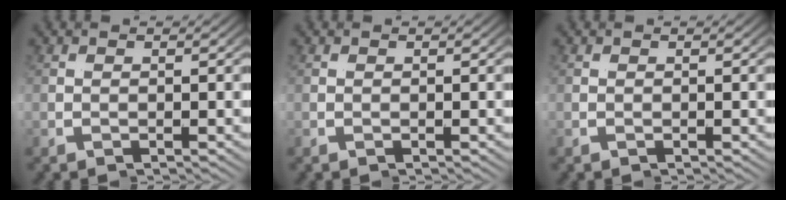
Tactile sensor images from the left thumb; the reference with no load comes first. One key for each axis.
{"total": 0.0}
{"total": 0.0}